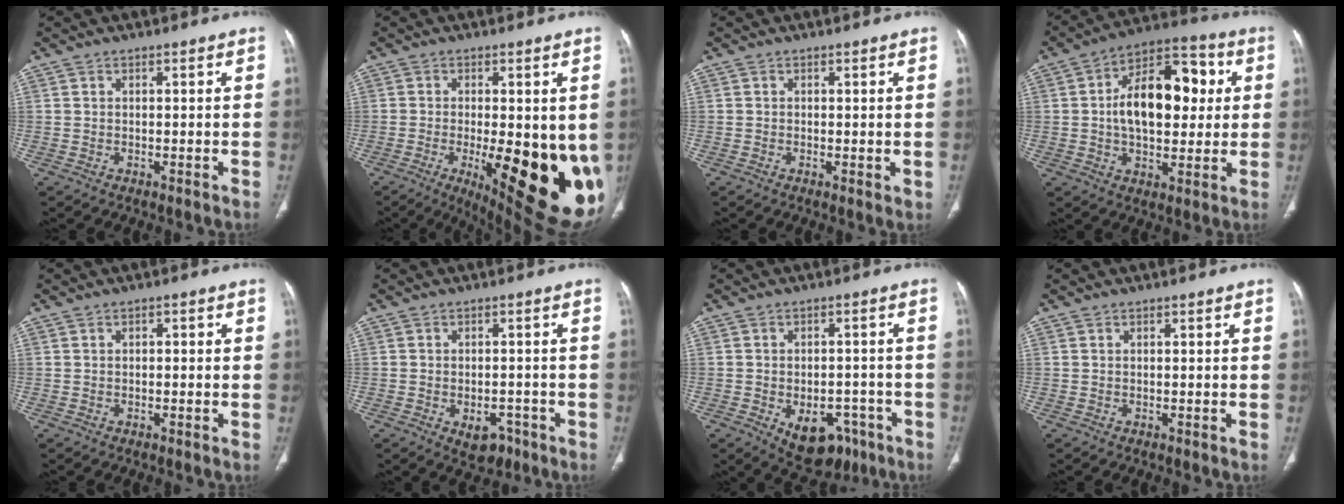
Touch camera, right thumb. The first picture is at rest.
{"total": 21.8, "force": [-4.4, 7.5, 20.0], "torque": [-0.211, -0.030, -0.035]}
{"total": 1.0, "force": [-0.1, 0.4, 0.9], "torque": [-0.014, -0.004, -0.003]}
{"total": 17.9, "force": [2.3, 10.4, 14.4], "torque": [-0.195, 0.023, 0.031]}
{"total": 0.9, "force": [0.1, 0.6, 0.7], "torque": [-0.008, 0.002, -0.002]}
{"total": 5.1, "force": [-2.5, 3.3, 3.0], "torque": [-0.026, 0.014, -0.026]}
{"total": 11.1, "force": [-5.4, 7.1, 6.7], "torque": [-0.066, 0.027, -0.063]}
{"total": 0.0}